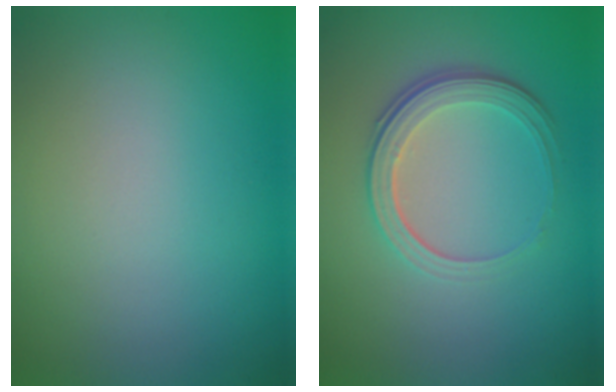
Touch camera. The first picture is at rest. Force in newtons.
{"total": 3.8, "press": 2.8, "slide": 2.6}